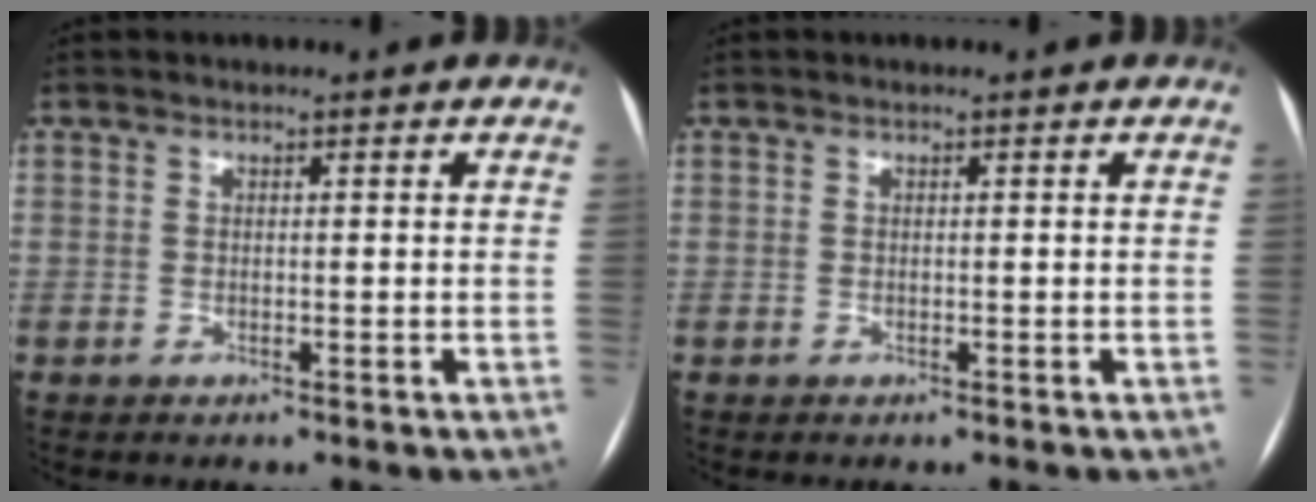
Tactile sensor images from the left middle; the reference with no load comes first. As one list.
[{"total": 0.0}]